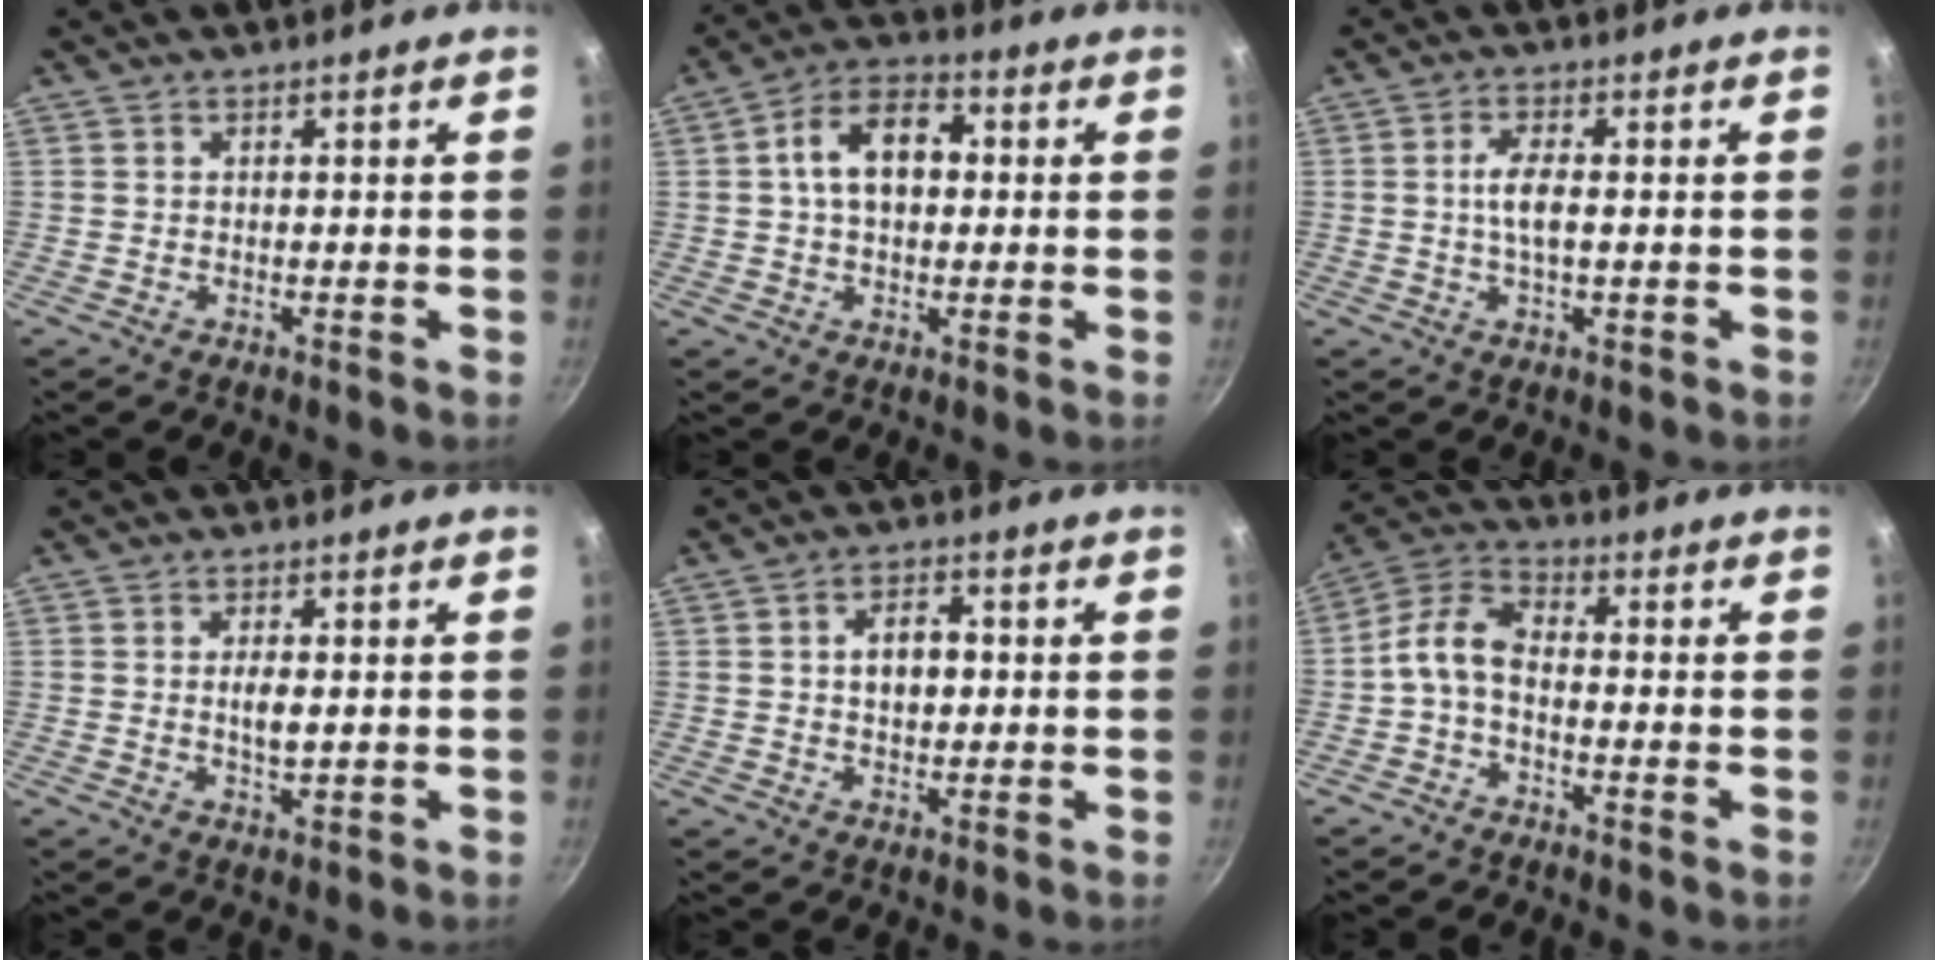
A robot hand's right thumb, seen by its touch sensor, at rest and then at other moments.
{"total": 10.8, "force": [1.3, 7.0, 8.1], "torque": [-0.104, 0.025, 0.008]}
{"total": 4.7, "force": [0.0, 1.7, 4.4], "torque": [-0.094, 0.006, -0.004]}
{"total": 3.1, "force": [0.2, 1.1, 2.8], "torque": [-0.053, -0.002, 0.002]}
{"total": 5.8, "force": [0.5, 3.7, 4.4], "torque": [-0.049, 0.012, 0.005]}
{"total": 7.2, "force": [-1.9, 3.9, 5.7], "torque": [-0.124, 0.037, -0.052]}